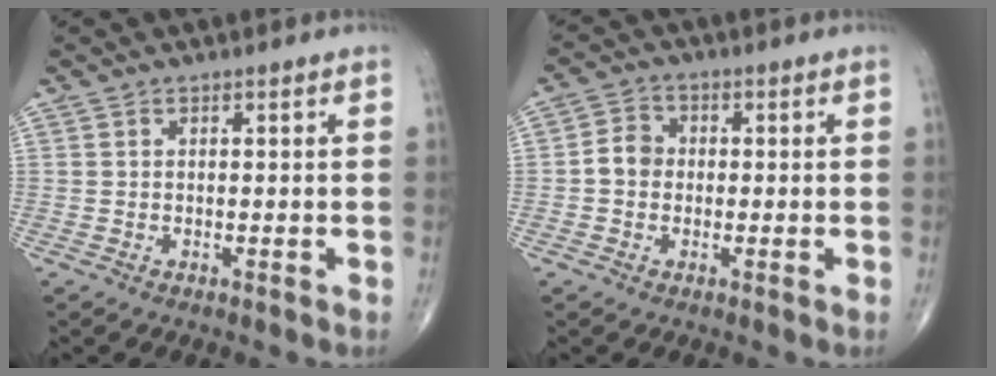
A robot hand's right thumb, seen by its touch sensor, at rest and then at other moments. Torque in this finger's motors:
{"motor_torque": [0.78, 0.71, 0.27, -0.15, 0.03]}